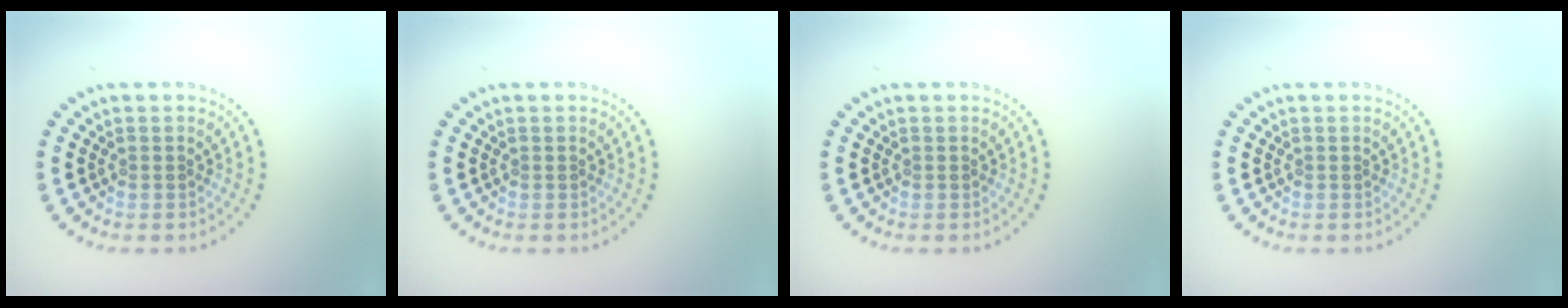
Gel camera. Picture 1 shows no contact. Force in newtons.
{"total": 0.0}
{"total": 0.0}
{"total": 0.0}